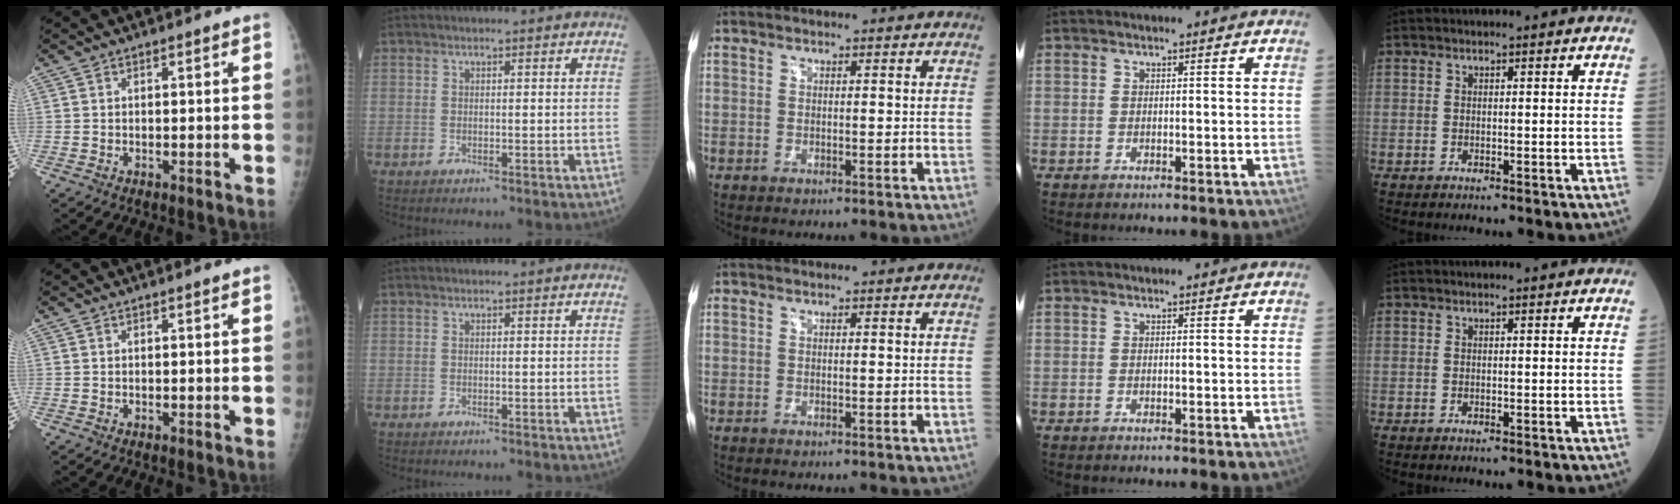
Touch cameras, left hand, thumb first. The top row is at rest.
{}